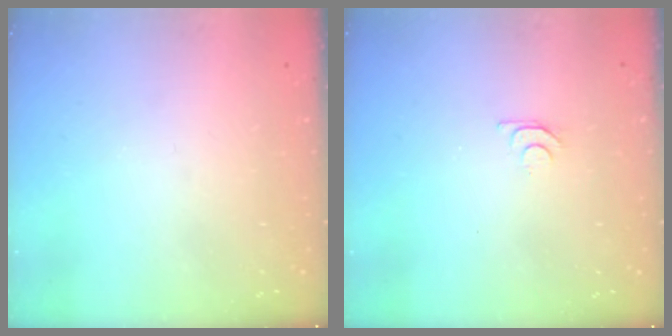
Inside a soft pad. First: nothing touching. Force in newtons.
{"total": 5.9, "press": 5.8, "slide": 0.6}